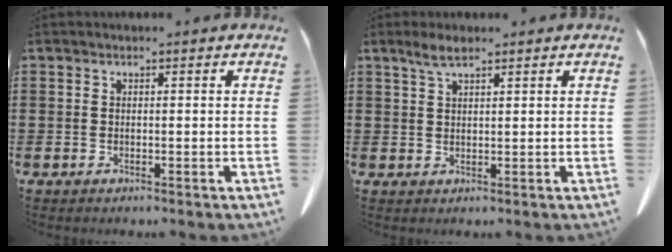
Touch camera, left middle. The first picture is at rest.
{"total": 2.9, "force": [2.0, 0.7, 2.0], "torque": [-0.044, 0.004, 0.036]}